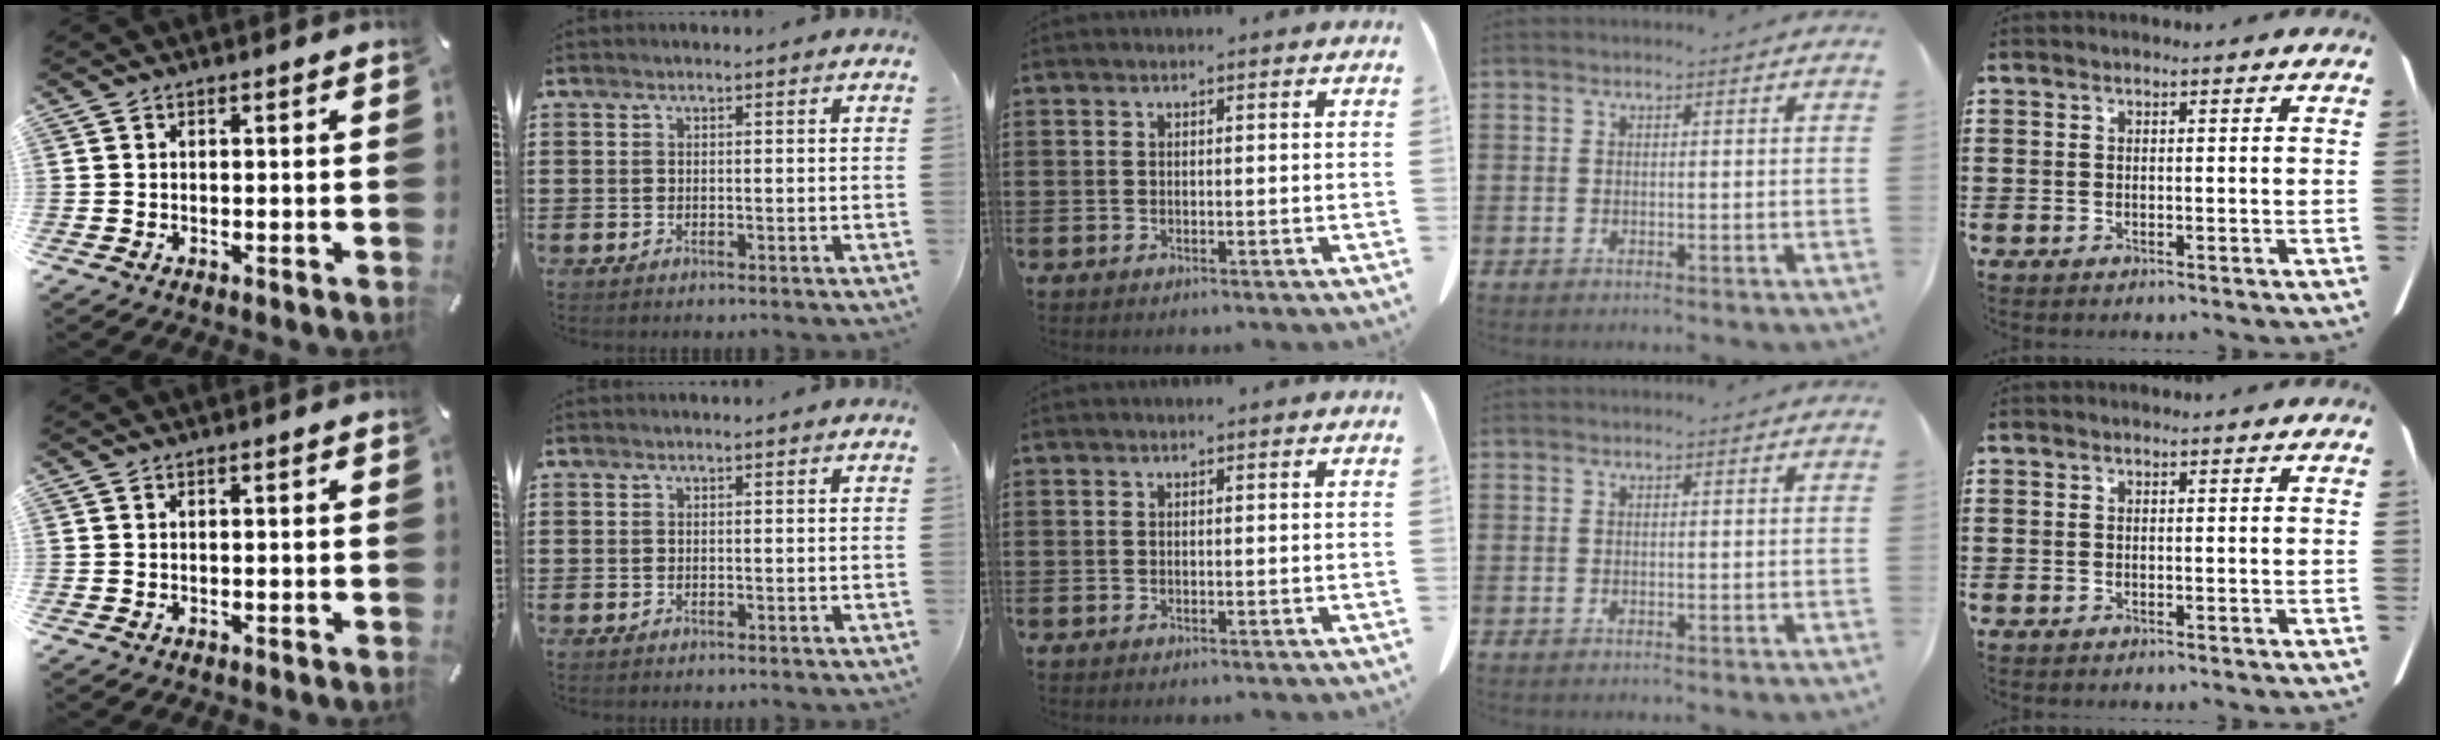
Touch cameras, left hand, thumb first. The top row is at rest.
{}